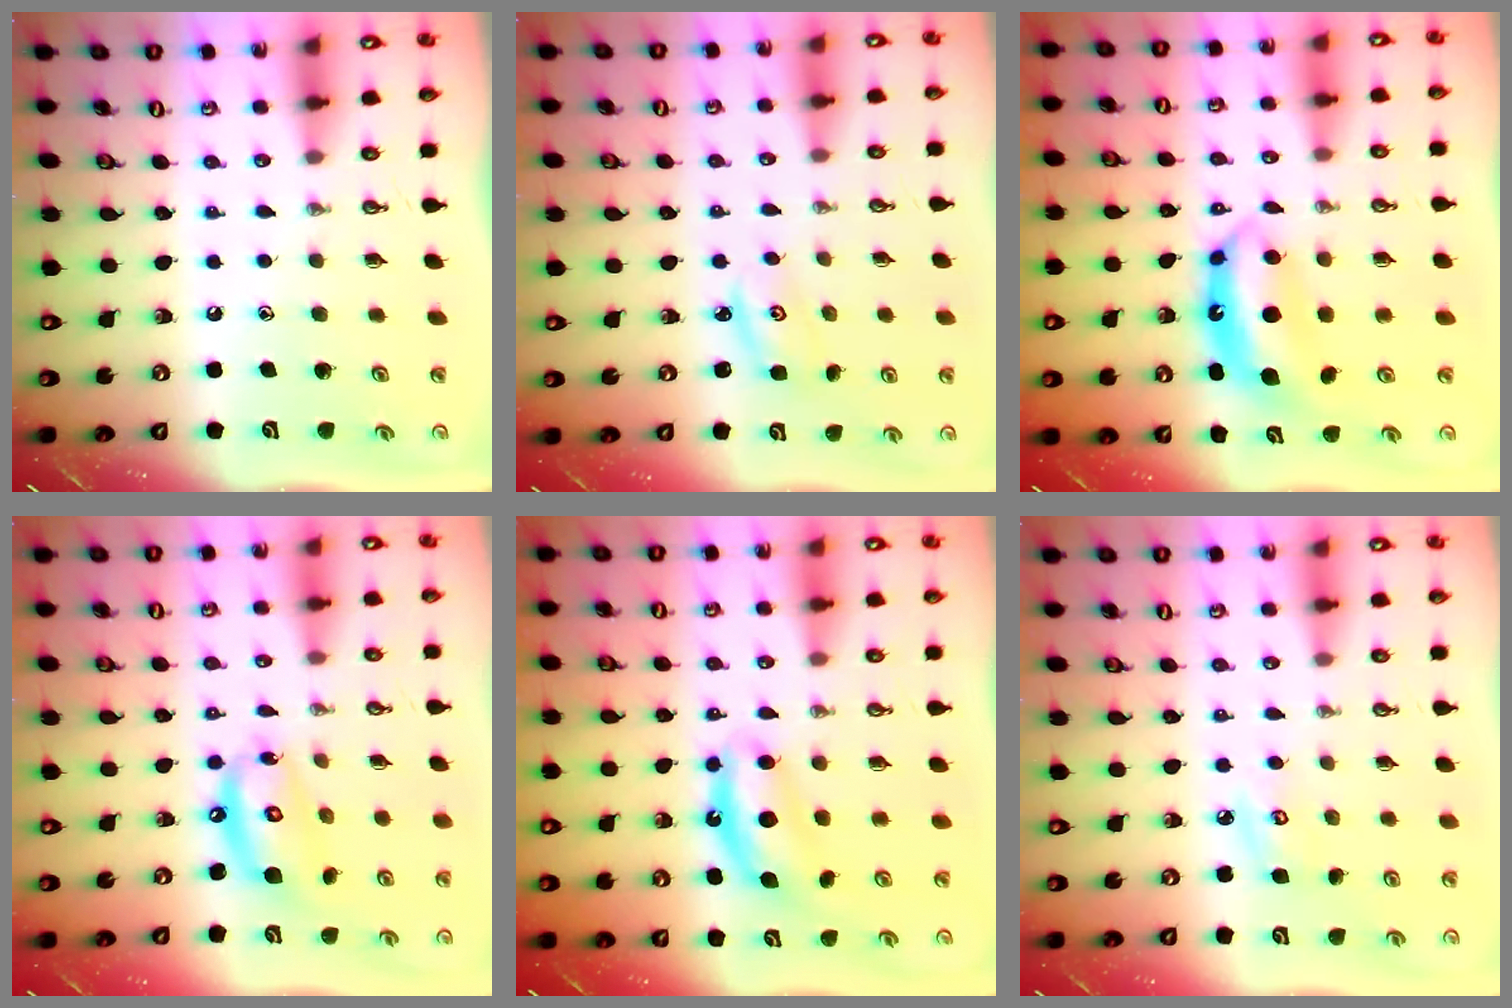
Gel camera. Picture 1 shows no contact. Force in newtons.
{"total": 2.2, "press": 2.2, "slide": 0.2}
{"total": 7.8, "press": 7.8, "slide": 0.5}
{"total": 12.4, "press": 12.3, "slide": 1.3}
{"total": 7.8, "press": 7.8, "slide": 0.9}
{"total": 5.5, "press": 5.5, "slide": 0.4}